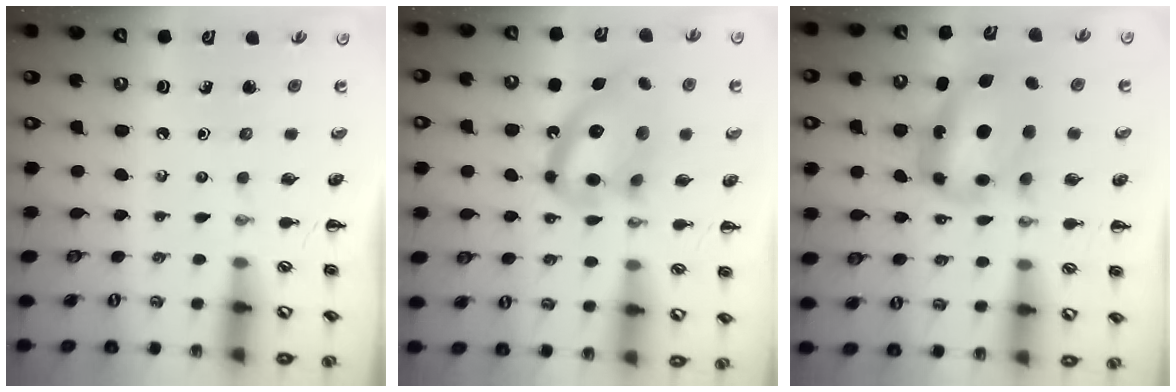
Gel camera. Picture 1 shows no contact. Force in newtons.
{"total": 15.4, "press": 15.2, "slide": 2.3}
{"total": 9.8, "press": 9.5, "slide": 2.5}